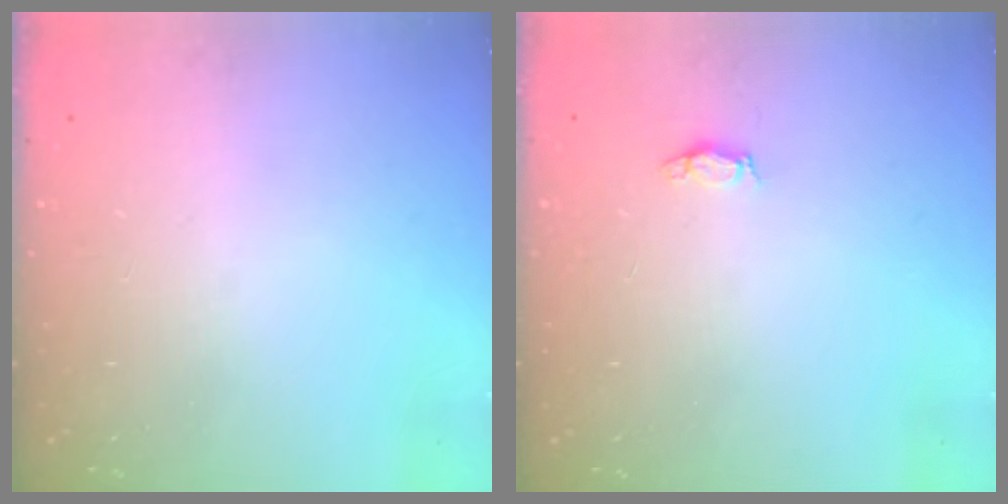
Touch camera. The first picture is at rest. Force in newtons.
{"total": 2.9, "press": 2.9, "slide": 0.4}